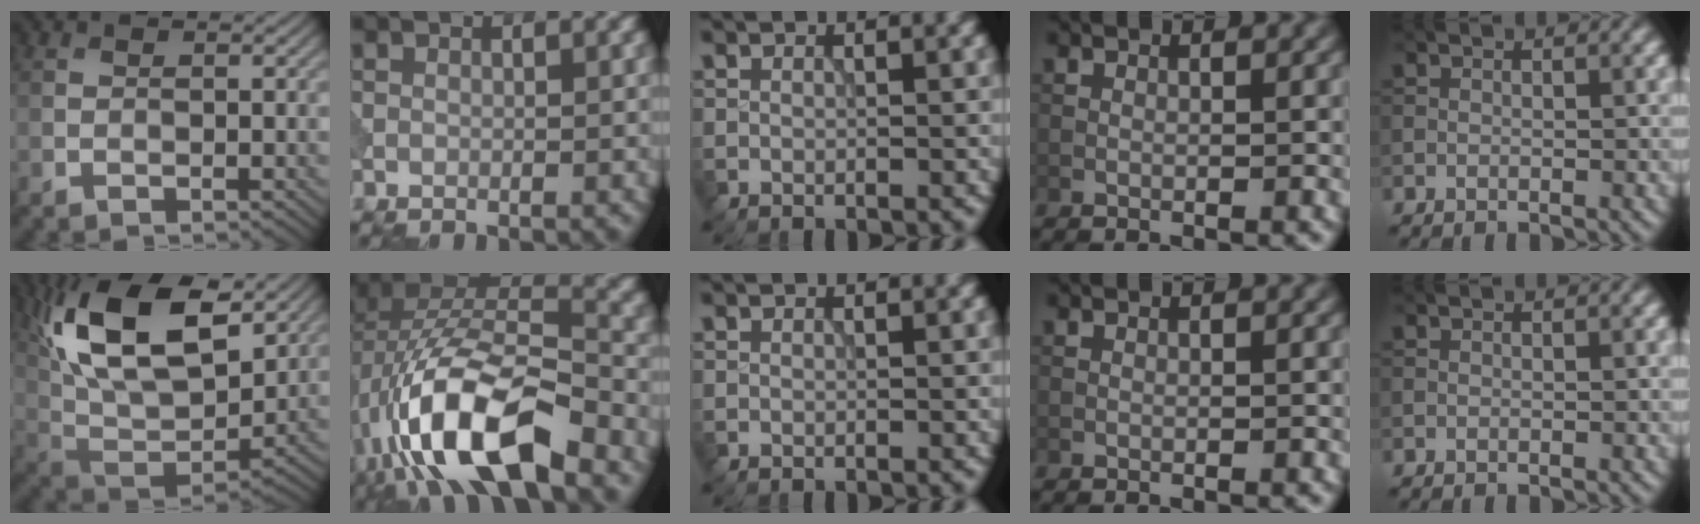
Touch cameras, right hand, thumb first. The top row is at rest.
{"thumb": {"total": 17.7, "force": [7.9, 9.1, 12.9], "torque": [-0.267, 0.018, 0.136]}, "index": {"total": 14.2, "force": [-6.4, 6.1, 11.1], "torque": [-0.213, 0.003, -0.120]}}